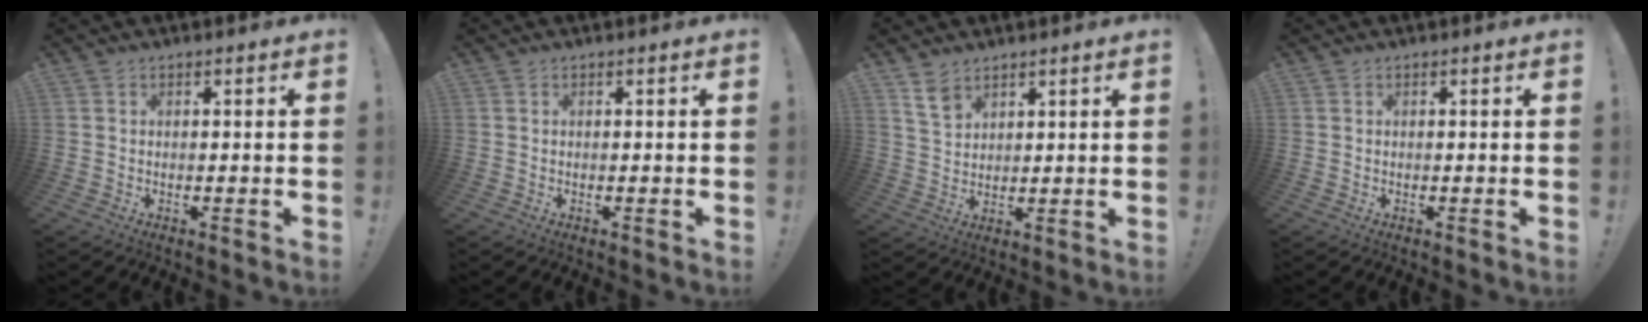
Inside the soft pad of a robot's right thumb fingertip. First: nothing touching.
{"total": 0.0}
{"total": 5.8, "force": [4.3, 3.3, 2.0], "torque": [-0.034, -0.022, 0.082]}
{"total": 0.0}